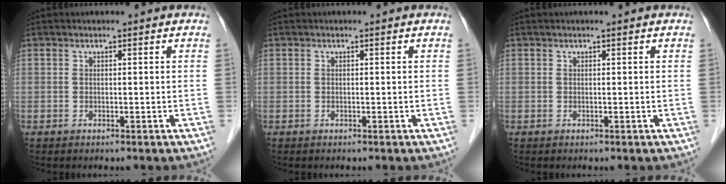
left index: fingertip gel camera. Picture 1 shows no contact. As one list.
[{"total": 0.0}, {"total": 0.5, "force": [0.5, -0.1, 0.3], "torque": [-0.004, 0.005, 0.008]}]